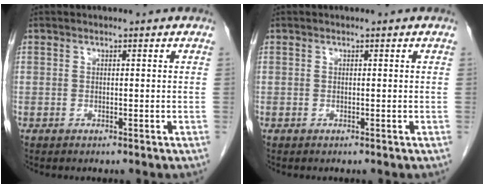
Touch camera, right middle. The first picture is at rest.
{"total": 0.0}